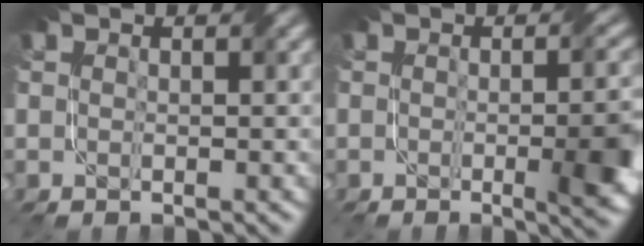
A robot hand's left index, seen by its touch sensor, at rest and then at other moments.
{"total": 8.2, "force": [-1.1, 2.7, 7.7], "torque": [-0.078, -0.007, -0.012]}